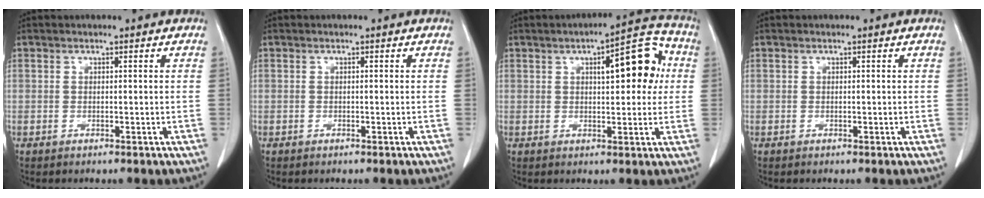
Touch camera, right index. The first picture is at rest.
{"total": 0.0}
{"total": 10.4, "force": [2.6, 3.3, 9.5], "torque": [-0.124, 0.032, 0.031]}
{"total": 0.0}